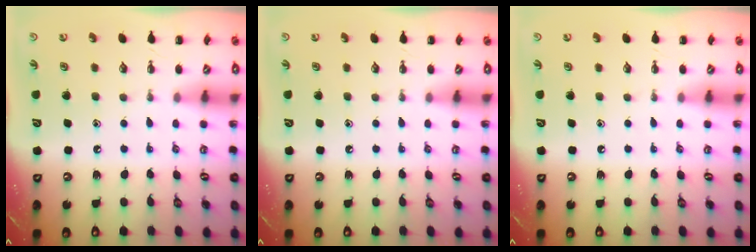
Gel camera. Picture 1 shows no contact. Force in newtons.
{"total": 0.0}
{"total": 0.0}